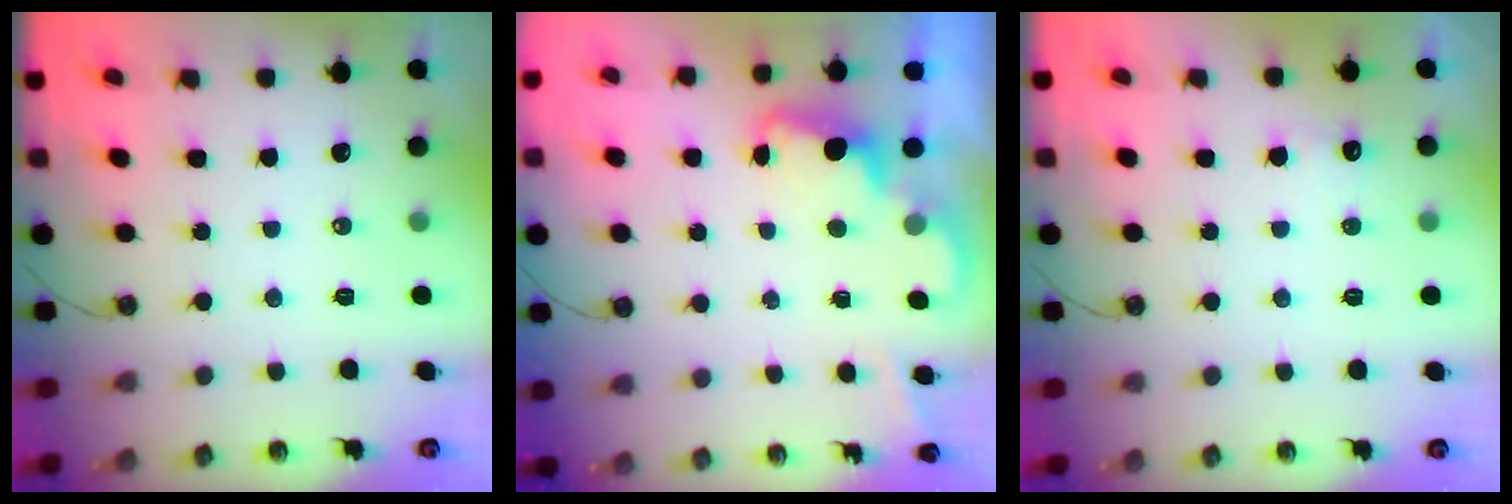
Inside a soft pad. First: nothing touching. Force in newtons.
{"total": 2.5, "press": 2.4, "slide": 0.5}
{"total": 3.7, "press": 3.6, "slide": 1.1}